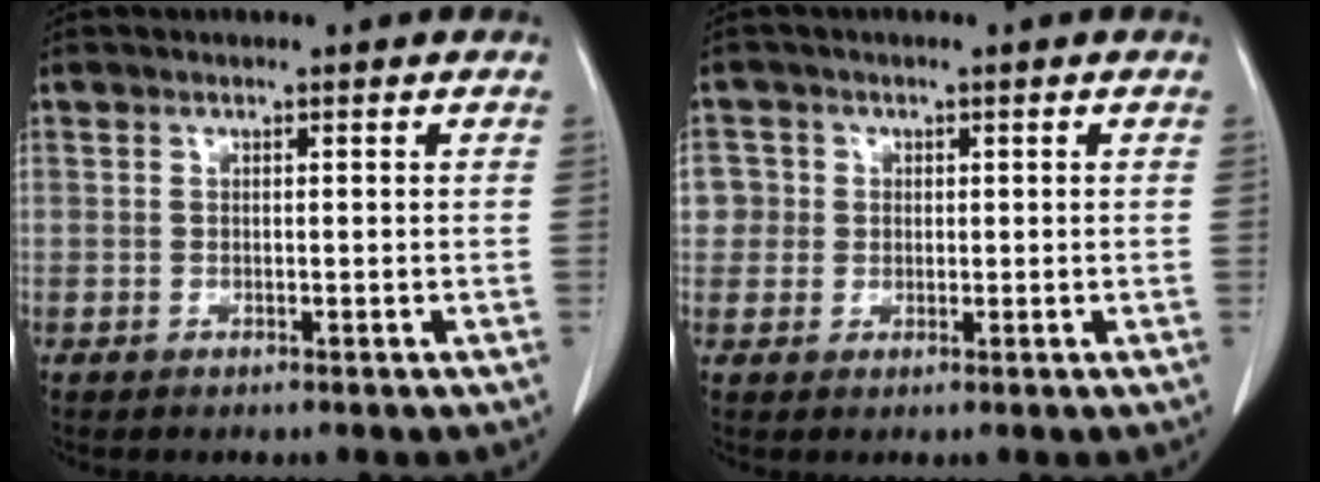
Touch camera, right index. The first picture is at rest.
{"total": 4.4, "force": [0.5, 4.4, 0.4], "torque": [0.003, 0.014, 0.008]}